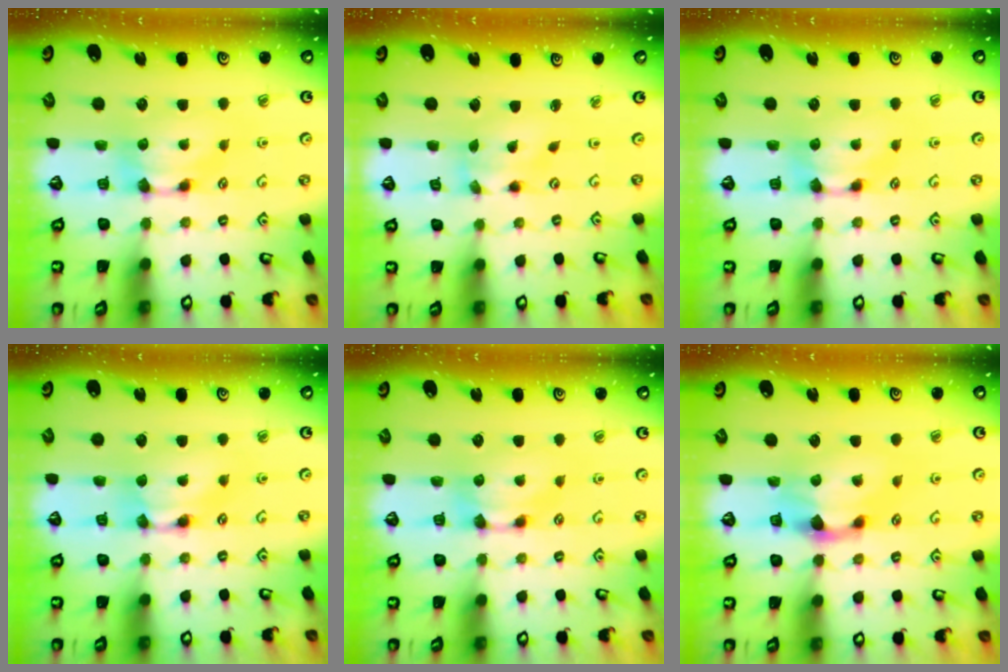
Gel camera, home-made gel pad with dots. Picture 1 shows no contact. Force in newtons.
{"total": 2.3, "press": 1.7, "slide": 1.5}
{"total": 0.0}
{"total": 1.5, "press": 1.5, "slide": 0.1}
{"total": 0.0}
{"total": 1.7, "press": 1.2, "slide": 1.3}